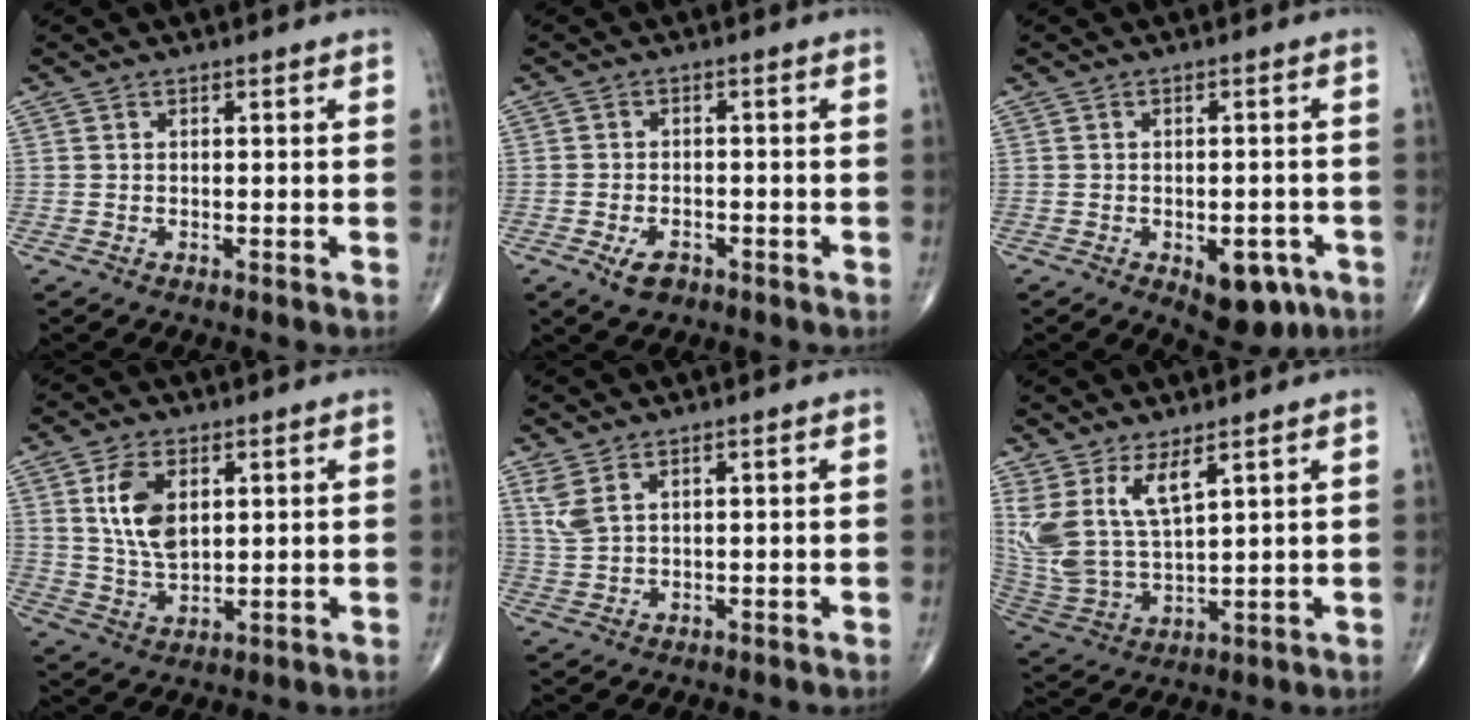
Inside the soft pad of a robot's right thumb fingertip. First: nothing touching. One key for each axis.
{"total": 4.0, "fx": -2.1, "fy": 2.3, "fz": 2.4, "tx": -0.040, "ty": 0.005, "tz": -0.033}
{"total": 8.0, "fx": -3.5, "fy": 4.3, "fz": 5.8, "tx": -0.049, "ty": 0.011, "tz": -0.036}
{"total": 9.2, "fx": 2.8, "fy": 5.1, "fz": 7.1, "tx": -0.130, "ty": -0.014, "tz": 0.060}
{"total": 3.9, "fx": 2.2, "fy": 1.4, "fz": 2.9, "tx": -0.070, "ty": -0.002, "tz": 0.055}
{"total": 11.8, "fx": 6.2, "fy": 4.3, "fz": 9.1, "tx": -0.195, "ty": -0.037, "tz": 0.145}